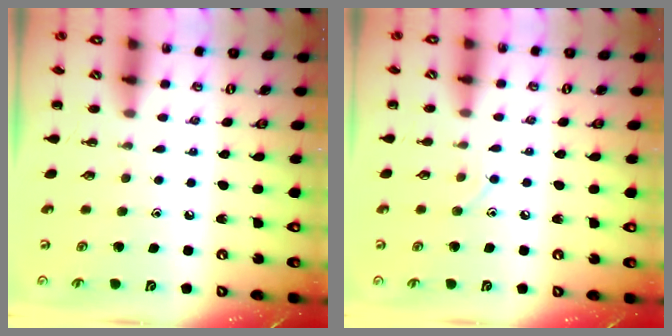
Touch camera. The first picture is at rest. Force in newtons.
{"total": 6.5, "press": 6.1, "slide": 2.2}